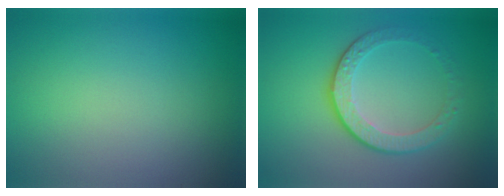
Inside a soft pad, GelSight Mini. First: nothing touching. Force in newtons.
{"total": 4.4, "press": 3.0, "slide": 3.2}